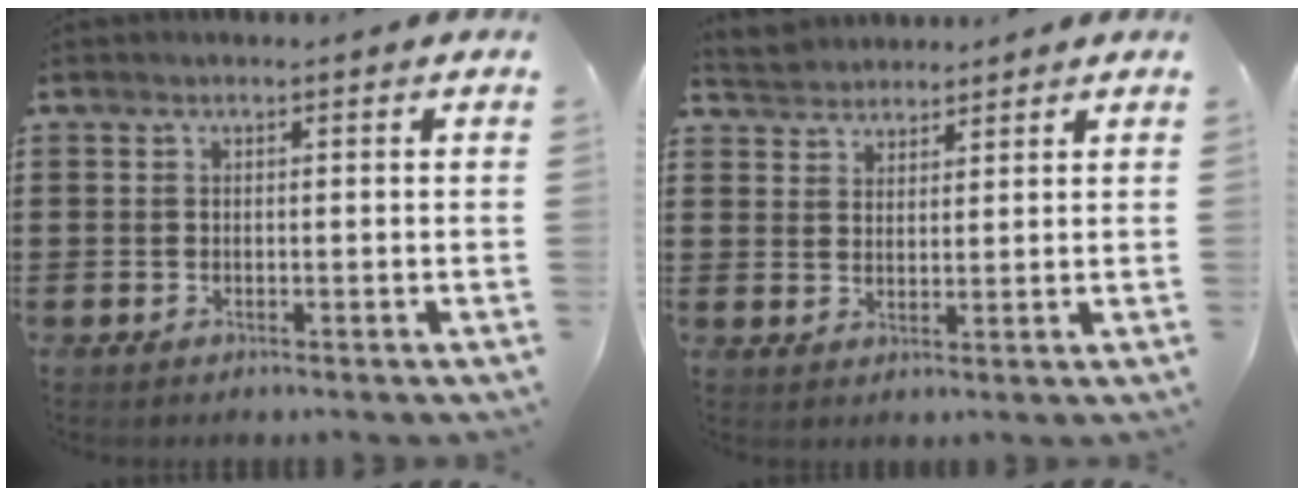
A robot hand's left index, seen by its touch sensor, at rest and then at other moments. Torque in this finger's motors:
{"motor_torque": [0.16, -0.09, 0.17, 0.05]}